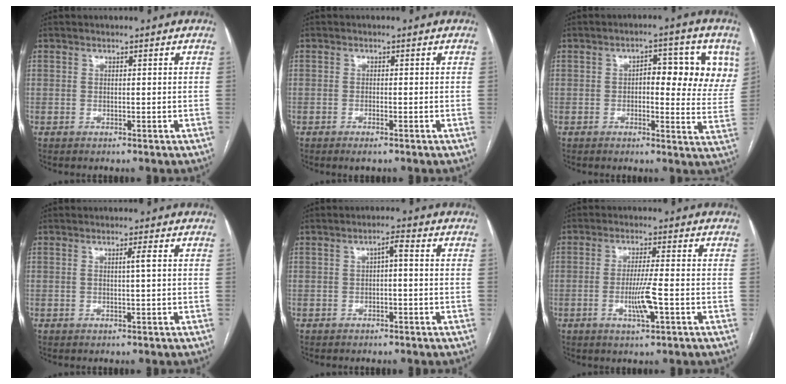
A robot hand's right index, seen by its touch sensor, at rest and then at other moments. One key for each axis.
{"total": 1.6, "fx": -1.2, "fy": 0.2, "fz": 1.1, "tx": -0.020, "ty": -0.004, "tz": -0.016}
{"total": 10.8, "fx": 3.1, "fy": 4.5, "fz": 9.3, "tx": -0.098, "ty": 0.013, "tz": 0.033}
{"total": 1.3, "fx": 0.1, "fy": -0.3, "fz": 1.2, "tx": -0.020, "ty": 0.003, "tz": 0.002}
{"total": 1.9, "fx": -0.1, "fy": 0.3, "fz": 1.9, "tx": -0.031, "ty": 0.007, "tz": -0.001}
{"total": 5.5, "fx": -1.6, "fy": -0.1, "fz": 5.2, "tx": -0.098, "ty": -0.009, "tz": -0.028}